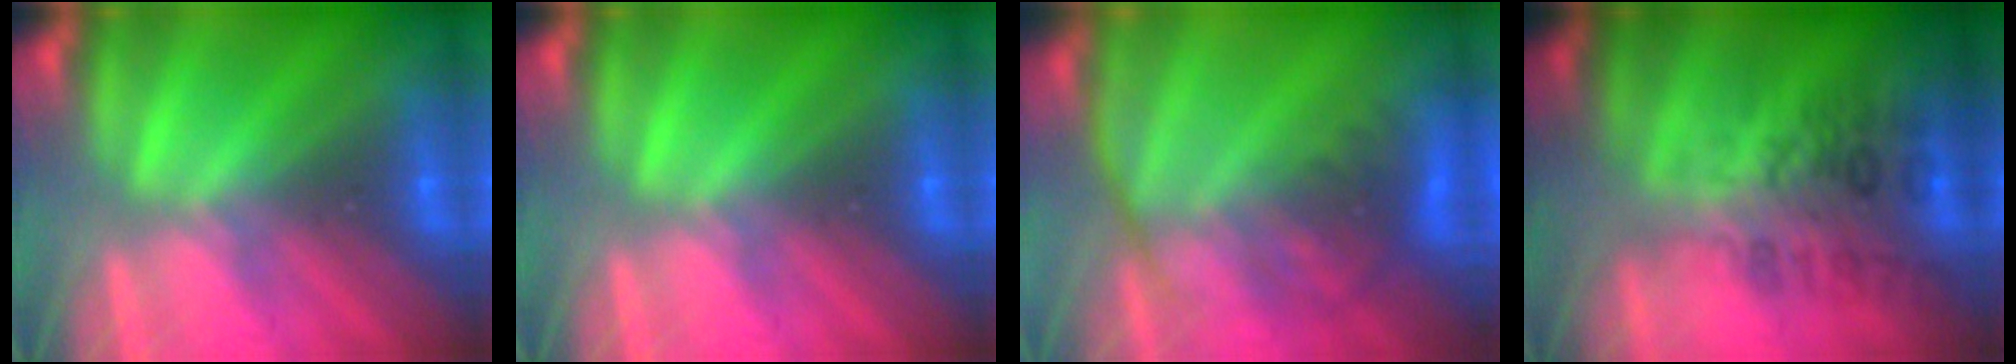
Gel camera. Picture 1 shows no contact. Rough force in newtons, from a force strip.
{"total": 0.0}
{"total": 6.8}
{"total": 2.7}